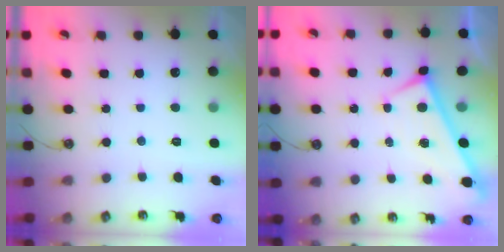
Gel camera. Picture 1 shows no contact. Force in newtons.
{"total": 1.4, "press": 1.3, "slide": 0.5}